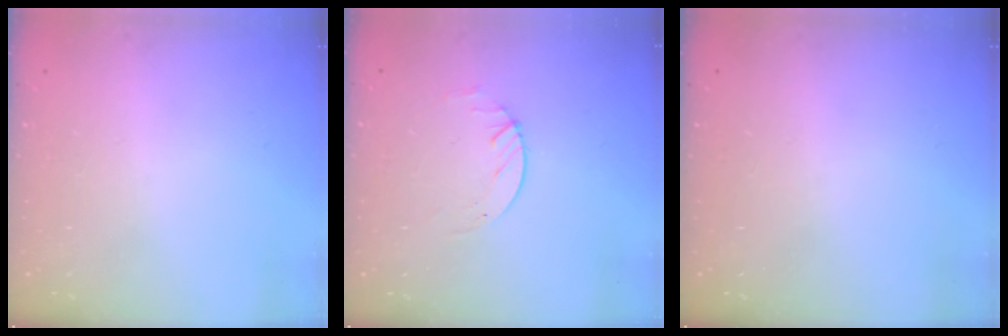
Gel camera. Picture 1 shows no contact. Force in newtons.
{"total": 1.7, "press": 1.7, "slide": 0.2}
{"total": 0.0}